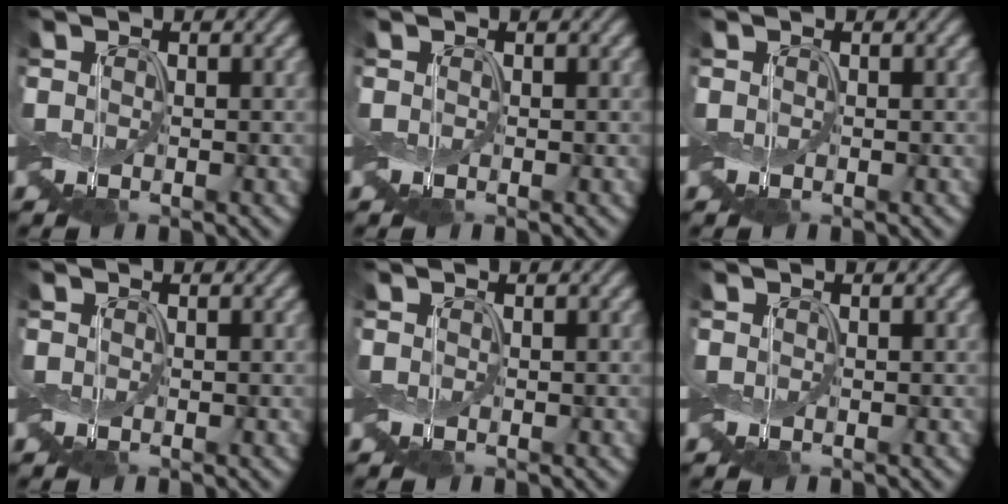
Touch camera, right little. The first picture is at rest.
{"total": 0.0}
{"total": 0.0}
{"total": 0.0}
{"total": 0.0}
{"total": 0.0}